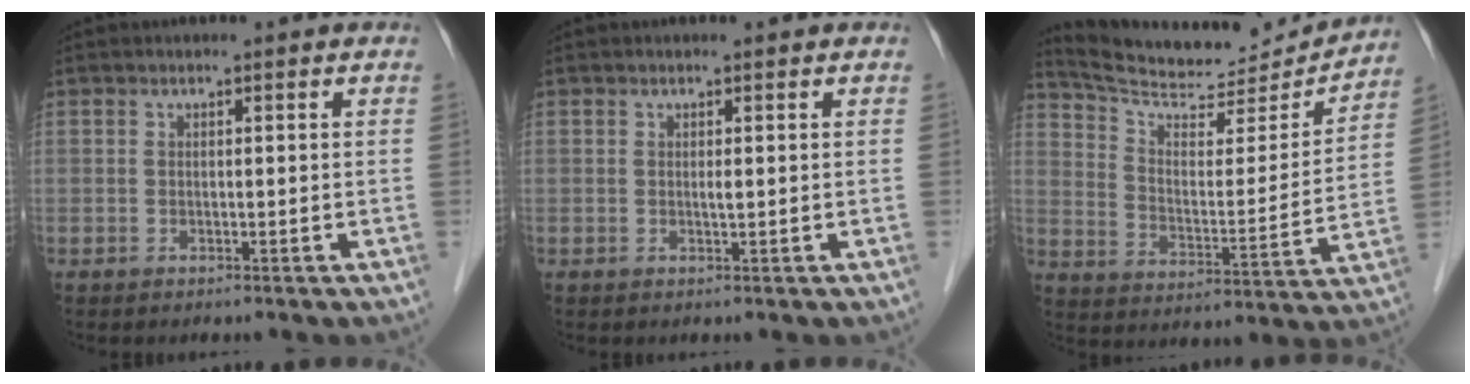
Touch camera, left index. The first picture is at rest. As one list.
[{"total": 0.6, "force": [0.2, 0.0, 0.6], "torque": [-0.013, -0.001, 0.003]}, {"total": 18.8, "force": [18.2, 2.7, 3.8], "torque": [-0.065, -0.033, 0.266]}]